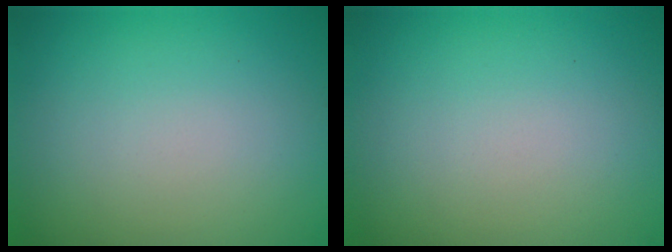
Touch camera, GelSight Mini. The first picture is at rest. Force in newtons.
{"total": 0.0}